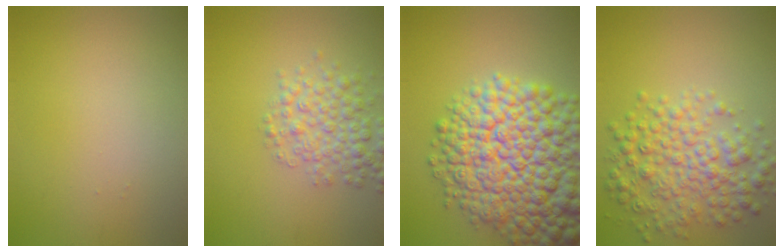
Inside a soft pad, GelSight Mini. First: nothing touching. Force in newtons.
{"total": 4.0, "press": 4.0, "slide": 0.1}
{"total": 13.6, "press": 13.6, "slide": 0.6}
{"total": 5.6, "press": 5.6, "slide": 0.1}